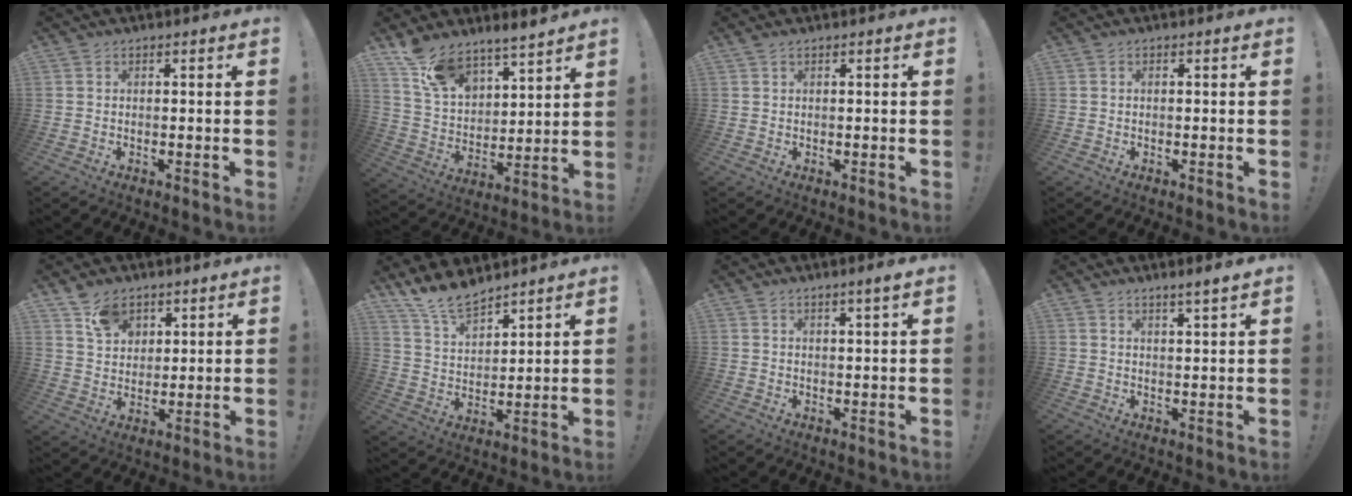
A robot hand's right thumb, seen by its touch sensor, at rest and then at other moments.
{"total": 11.2, "force": [10.2, 3.9, 2.8], "torque": [-0.072, -0.082, 0.191]}
{"total": 0.7, "force": [0.5, 0.1, 0.5], "torque": [-0.011, 0.001, 0.009]}
{"total": 0.0}
{"total": 9.3, "force": [6.2, 6.2, 3.2], "torque": [-0.050, -0.033, 0.122]}
{"total": 11.3, "force": [10.2, 3.5, 3.3], "torque": [-0.085, -0.069, 0.197]}
{"total": 2.6, "force": [1.6, -0.1, 2.1], "torque": [-0.032, -0.010, 0.024]}
{"total": 3.2, "force": [2.6, -0.3, 1.7], "torque": [-0.021, -0.023, 0.042]}